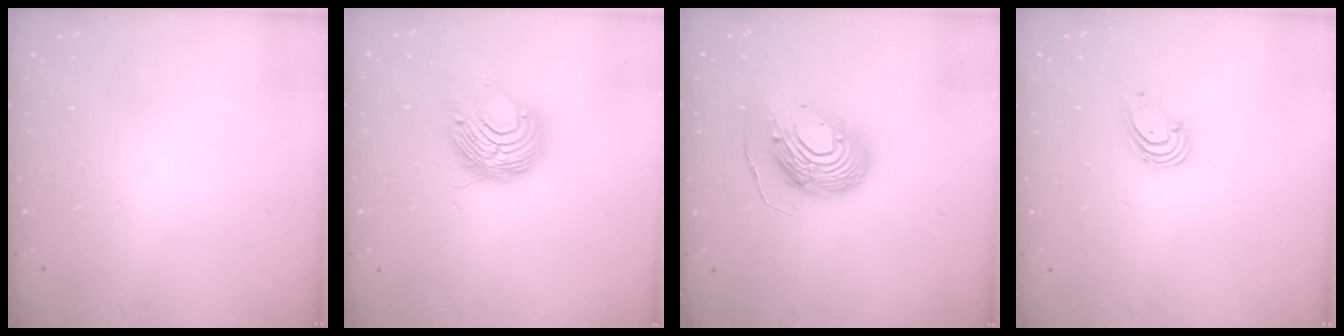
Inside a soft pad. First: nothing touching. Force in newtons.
{"total": 9.1, "press": 9.1, "slide": 0.6}
{"total": 14.7, "press": 14.6, "slide": 1.4}
{"total": 1.6, "press": 1.6, "slide": 0.1}